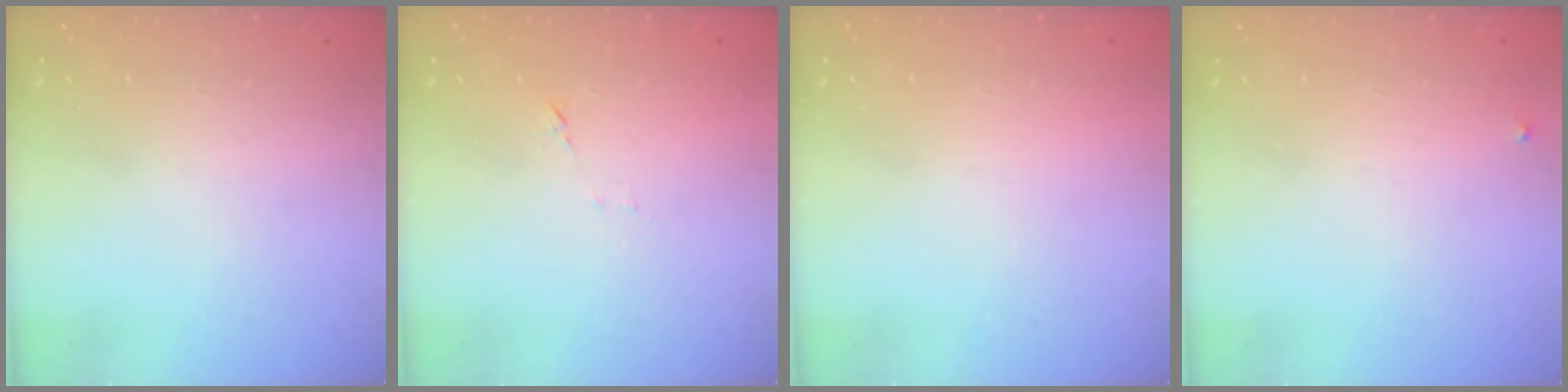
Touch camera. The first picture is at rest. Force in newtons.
{"total": 6.0, "press": 6.0, "slide": 0.5}
{"total": 1.6, "press": 1.6, "slide": 0.1}
{"total": 2.1, "press": 2.1, "slide": 0.1}